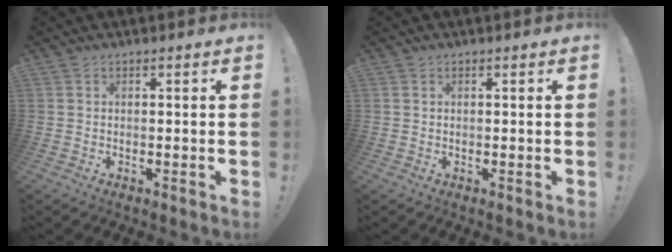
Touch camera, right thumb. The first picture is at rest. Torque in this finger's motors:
{"motor_torque": [-0.12, -0.01, 0.30, -0.23, 0.02]}